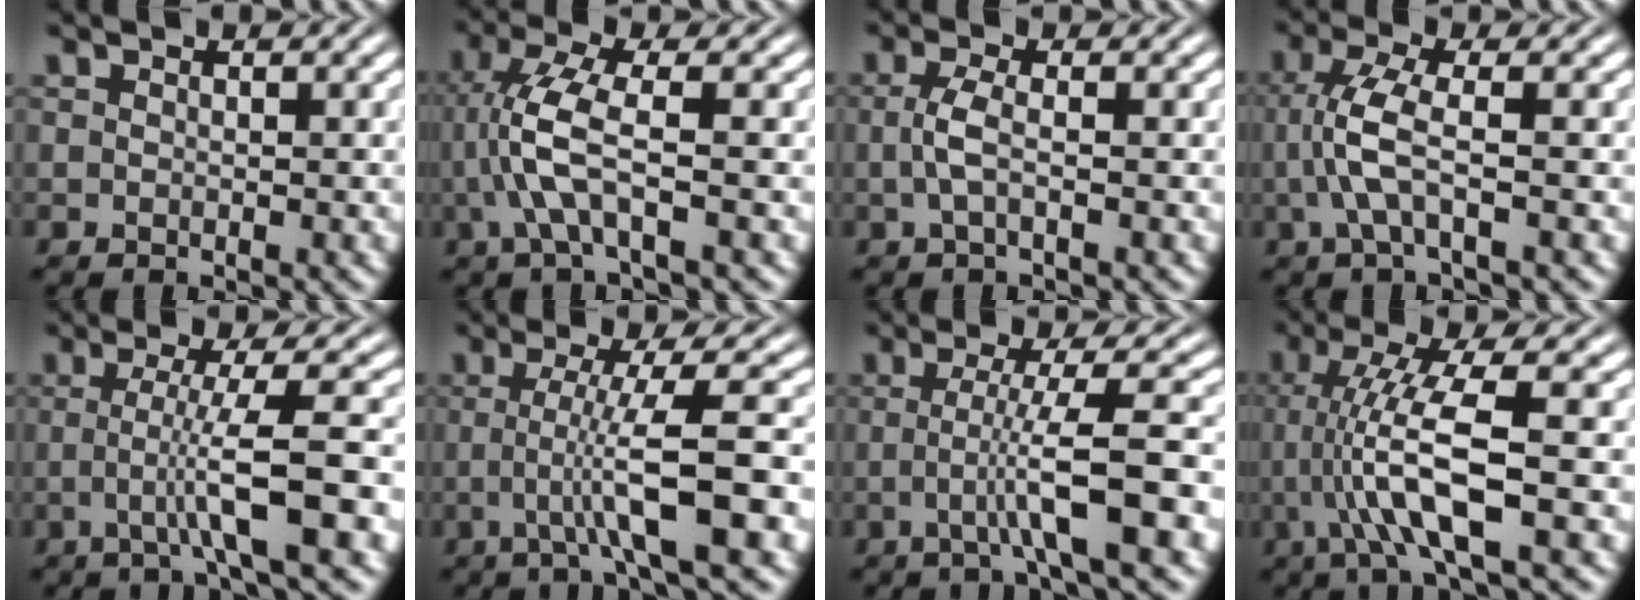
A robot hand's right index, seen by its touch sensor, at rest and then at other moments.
{"total": 4.0, "force": [-0.2, 0.4, 4.0], "torque": [-0.089, -0.005, 0.002]}
{"total": 1.8, "force": [-0.3, -0.5, 1.7], "torque": [-0.038, -0.002, -0.001]}
{"total": 3.3, "force": [-0.3, 0.1, 3.3], "torque": [-0.075, -0.005, 0.002]}
{"total": 4.5, "force": [-0.7, -0.7, 4.4], "torque": [-0.072, -0.009, -0.006]}
{"total": 5.7, "force": [-0.6, -0.2, 5.7], "torque": [-0.093, -0.011, -0.002]}
{"total": 4.8, "force": [-1.1, -0.4, 4.6], "torque": [-0.074, -0.007, -0.011]}
{"total": 6.8, "force": [-0.1, 1.3, 6.7], "torque": [-0.130, -0.013, 0.007]}